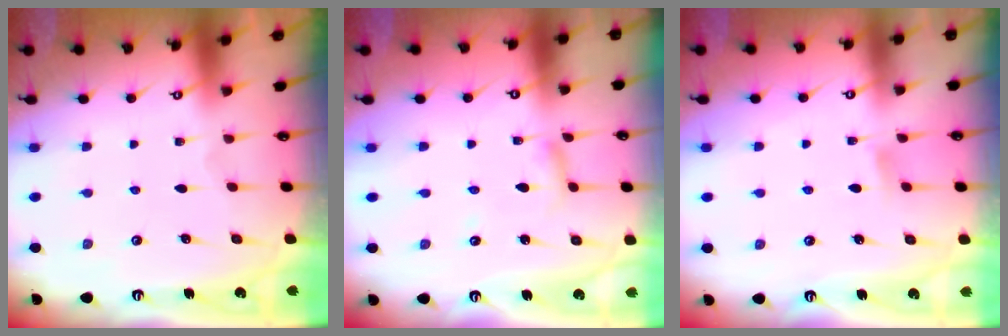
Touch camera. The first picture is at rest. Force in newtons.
{"total": 2.7, "press": 2.7, "slide": 0.2}
{"total": 3.6, "press": 3.6, "slide": 0.5}